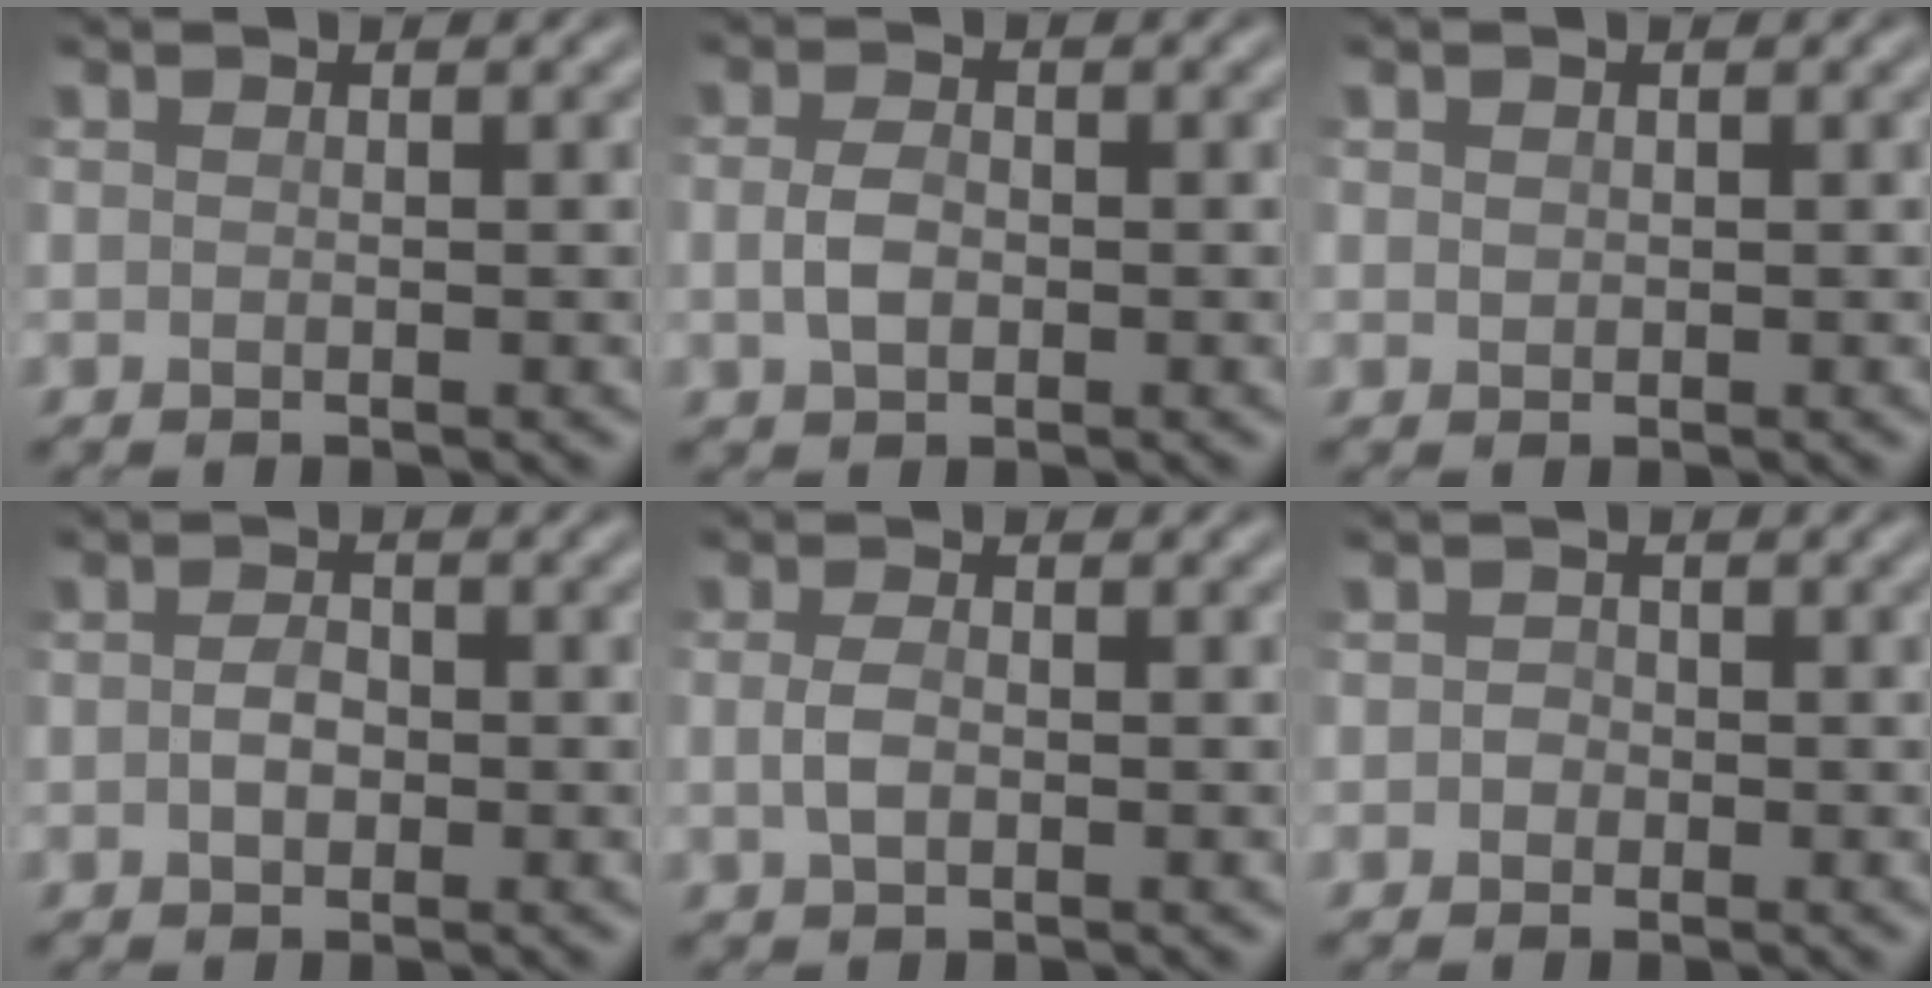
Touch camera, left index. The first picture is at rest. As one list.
[{"total": 2.3, "force": [-0.2, 1.6, 1.7], "torque": [-0.039, 0.001, -0.006]}, {"total": 0.5, "force": [0.2, 0.4, 0.2], "torque": [-0.006, -0.001, 0.006]}, {"total": 1.8, "force": [-0.3, 1.2, 1.3], "torque": [-0.028, 0.002, -0.008]}, {"total": 1.9, "force": [-0.2, 1.1, 1.5], "torque": [-0.036, 0.001, -0.004]}, {"total": 1.1, "force": [-0.2, 1.0, 0.4], "torque": [0.001, -0.002, -0.009]}]